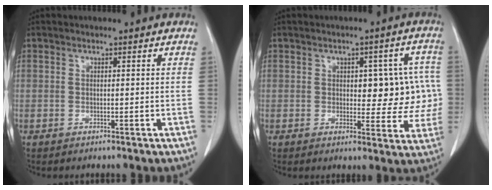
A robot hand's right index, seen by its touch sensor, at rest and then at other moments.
{"total": 8.6, "force": [0.6, 4.3, 7.4], "torque": [-0.071, 0.025, 0.014]}